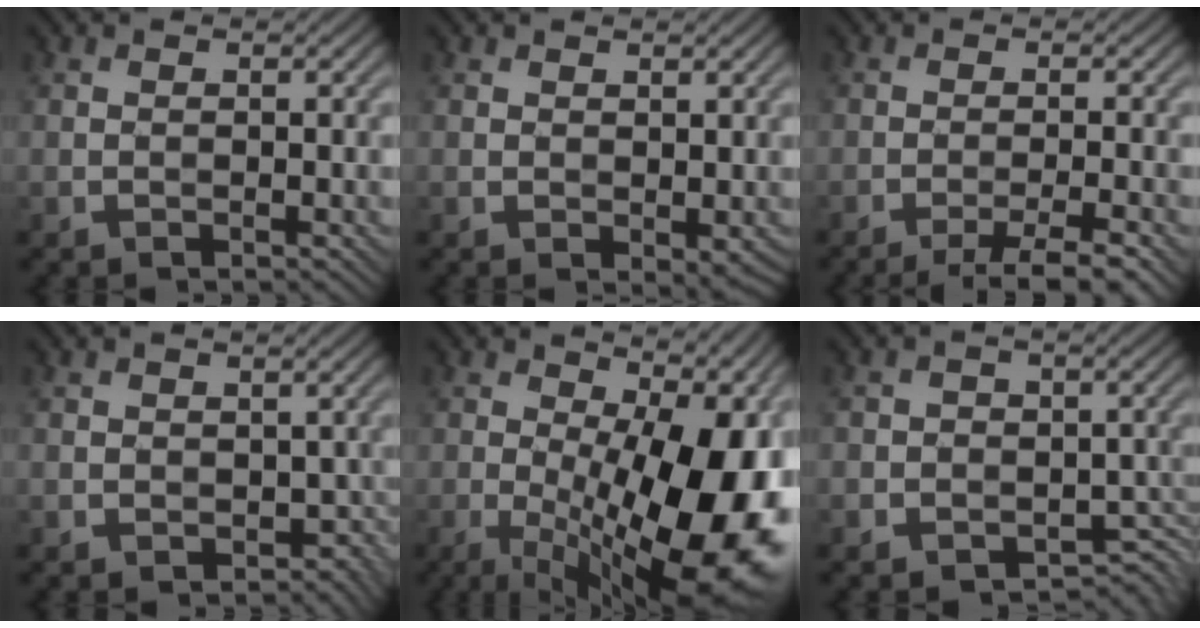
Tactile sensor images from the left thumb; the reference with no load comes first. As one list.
[{"total": 1.1, "force": [0.3, 0.7, 0.8], "torque": [-0.014, -0.003, 0.010]}, {"total": 4.4, "force": [-2.9, 0.4, 3.3], "torque": [-0.044, 0.012, -0.054]}, {"total": 2.6, "force": [-1.3, 2.2, 0.5], "torque": [-0.007, -0.002, -0.012]}, {"total": 20.0, "force": [-3.8, 8.3, 17.8], "torque": [-0.232, -0.008, -0.054]}, {"total": 4.1, "force": [-2.5, 3.0, 1.1], "torque": [0.000, 0.002, -0.038]}]